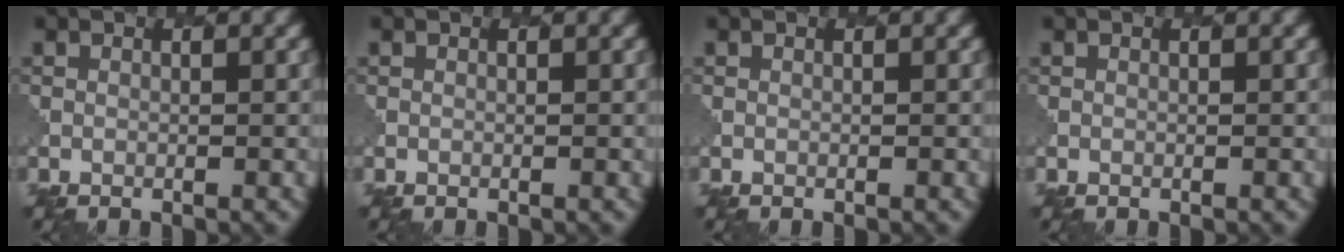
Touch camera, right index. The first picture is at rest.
{"total": 0.0}
{"total": 0.0}
{"total": 0.0}